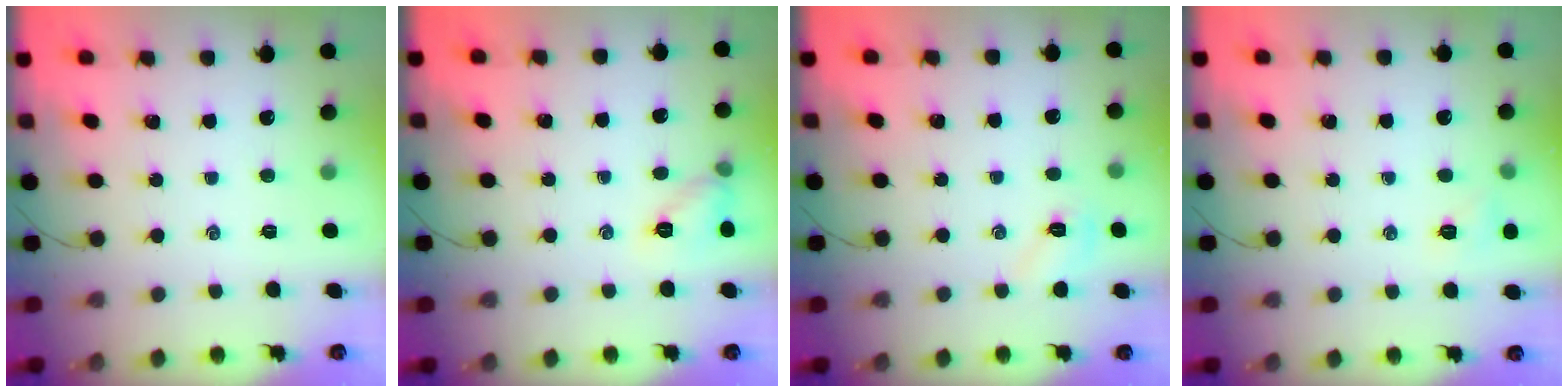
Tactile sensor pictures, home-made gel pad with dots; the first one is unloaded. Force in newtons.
{"total": 7.2, "press": 7.0, "slide": 1.6}
{"total": 5.6, "press": 5.5, "slide": 1.1}
{"total": 6.1, "press": 6.1, "slide": 1.1}